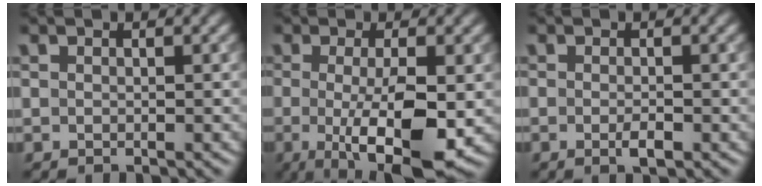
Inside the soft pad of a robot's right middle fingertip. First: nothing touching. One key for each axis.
{"total": 8.6, "fx": -1.6, "fy": 2.2, "fz": 8.2, "tx": -0.133, "ty": -0.018, "tz": -0.020}
{"total": 1.4, "fx": -0.6, "fy": 0.4, "fz": 1.3, "tx": -0.023, "ty": -0.004, "tz": -0.011}